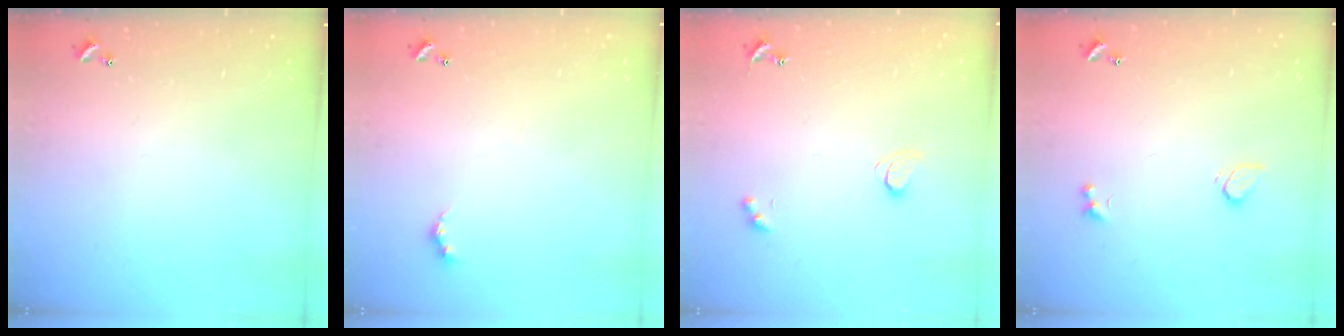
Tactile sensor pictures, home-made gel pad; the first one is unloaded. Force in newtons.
{"total": 3.4, "press": 3.3, "slide": 0.6}
{"total": 1.7, "press": 1.7, "slide": 0.3}
{"total": 2.1, "press": 1.8, "slide": 1.2}